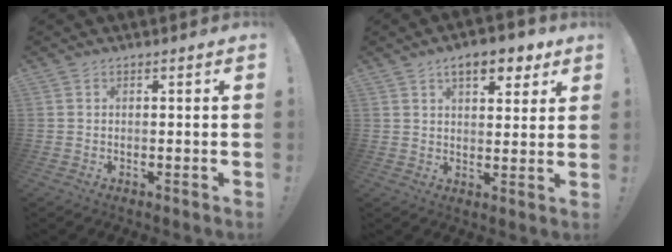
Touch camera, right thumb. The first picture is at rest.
{"total": 8.9, "force": [5.3, 4.1, 5.9], "torque": [-0.075, -0.018, 0.089]}